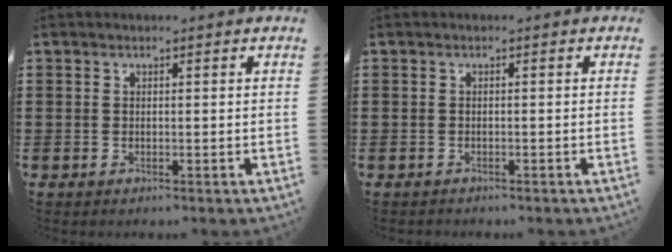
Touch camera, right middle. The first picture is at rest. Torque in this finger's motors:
{"motor_torque": [-0.25, 0.30, -0.02, -0.02]}